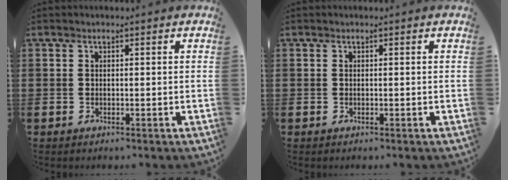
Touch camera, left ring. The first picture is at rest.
{"total": 0.0}